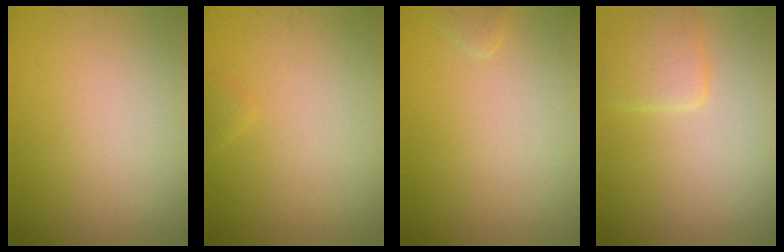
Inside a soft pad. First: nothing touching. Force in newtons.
{"total": 0.6, "press": 0.6, "slide": 0.0}
{"total": 0.7, "press": 0.7, "slide": 0.1}
{"total": 2.7, "press": 2.7, "slide": 0.2}